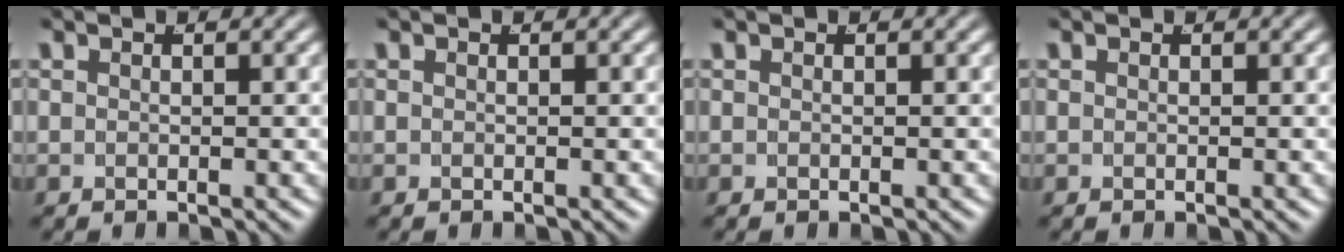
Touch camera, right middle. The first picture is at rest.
{"total": 0.0}
{"total": 0.0}
{"total": 0.0}